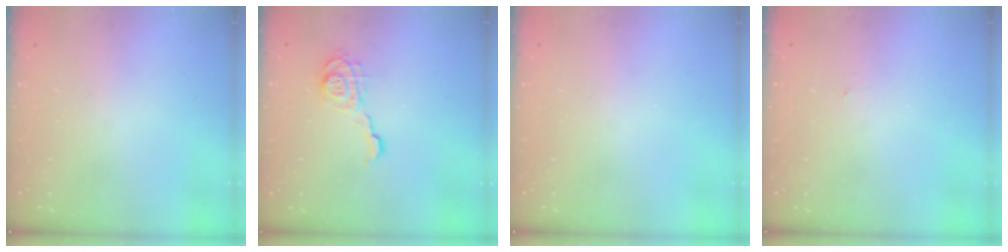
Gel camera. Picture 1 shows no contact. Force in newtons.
{"total": 9.6, "press": 9.6, "slide": 0.5}
{"total": 0.0}
{"total": 0.6, "press": 0.6, "slide": 0.1}